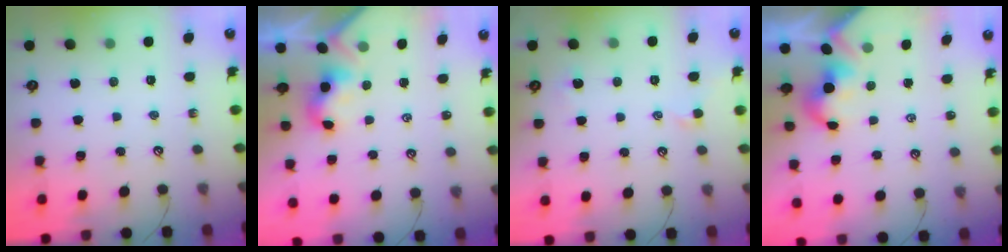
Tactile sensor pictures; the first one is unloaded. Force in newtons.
{"total": 2.3, "press": 2.3, "slide": 0.2}
{"total": 0.9, "press": 0.6, "slide": 0.6}
{"total": 1.9, "press": 1.9, "slide": 0.2}